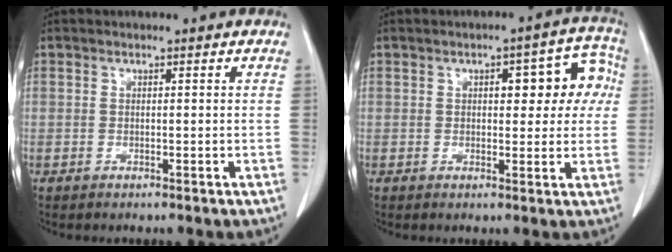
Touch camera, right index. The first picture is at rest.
{"total": 8.5, "force": [1.8, 3.7, 7.4], "torque": [-0.069, 0.036, 0.018]}